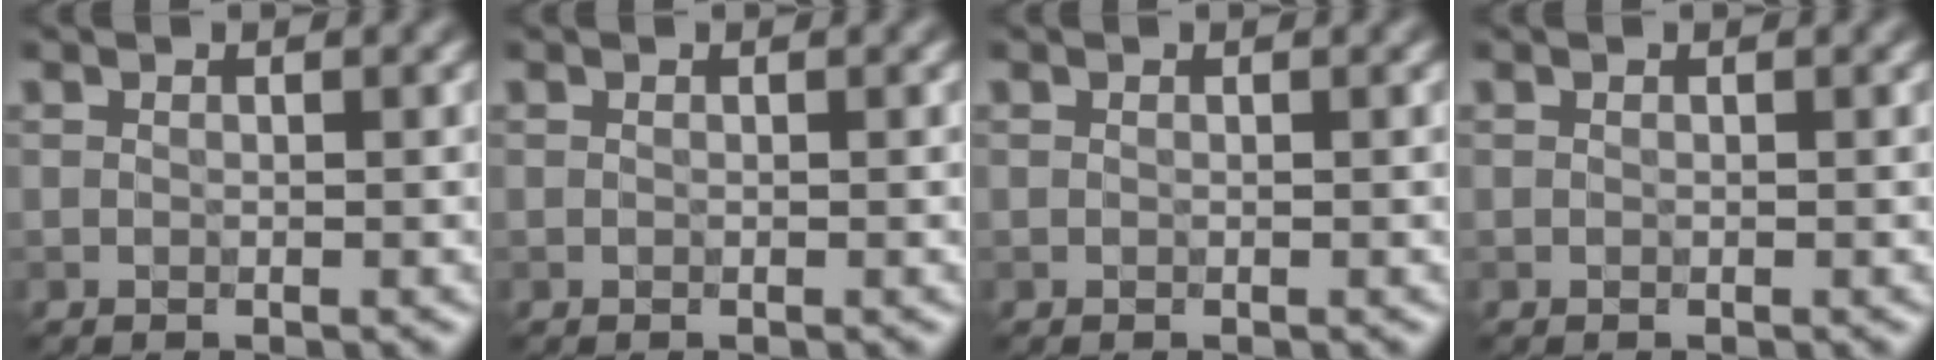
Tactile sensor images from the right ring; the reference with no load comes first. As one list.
[{"total": 0.0}, {"total": 0.0}, {"total": 0.0}]